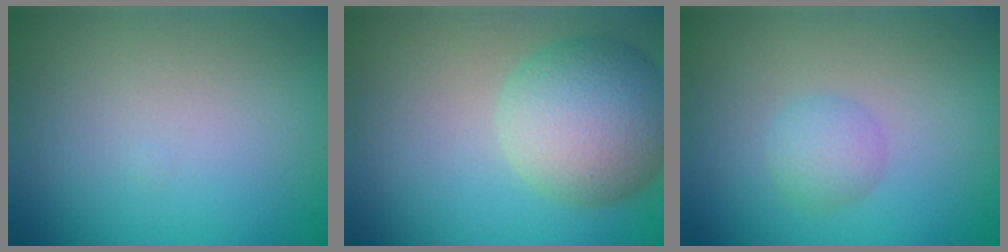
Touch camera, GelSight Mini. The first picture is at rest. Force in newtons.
{"total": 7.7, "press": 7.7, "slide": 0.3}
{"total": 1.8, "press": 1.8, "slide": 0.0}